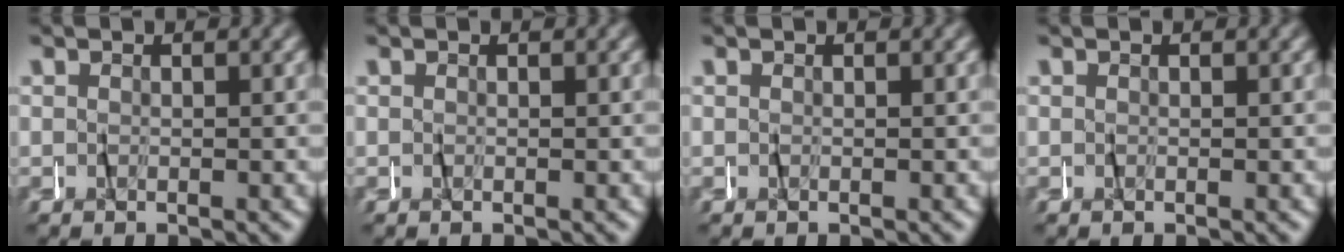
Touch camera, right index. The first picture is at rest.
{"total": 0.0}
{"total": 0.0}
{"total": 0.0}